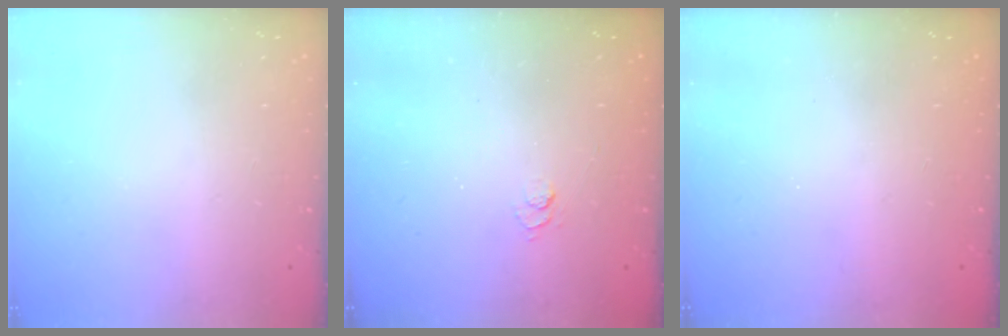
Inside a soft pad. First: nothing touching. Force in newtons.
{"total": 2.7, "press": 2.2, "slide": 1.5}
{"total": 2.3, "press": 2.2, "slide": 0.8}